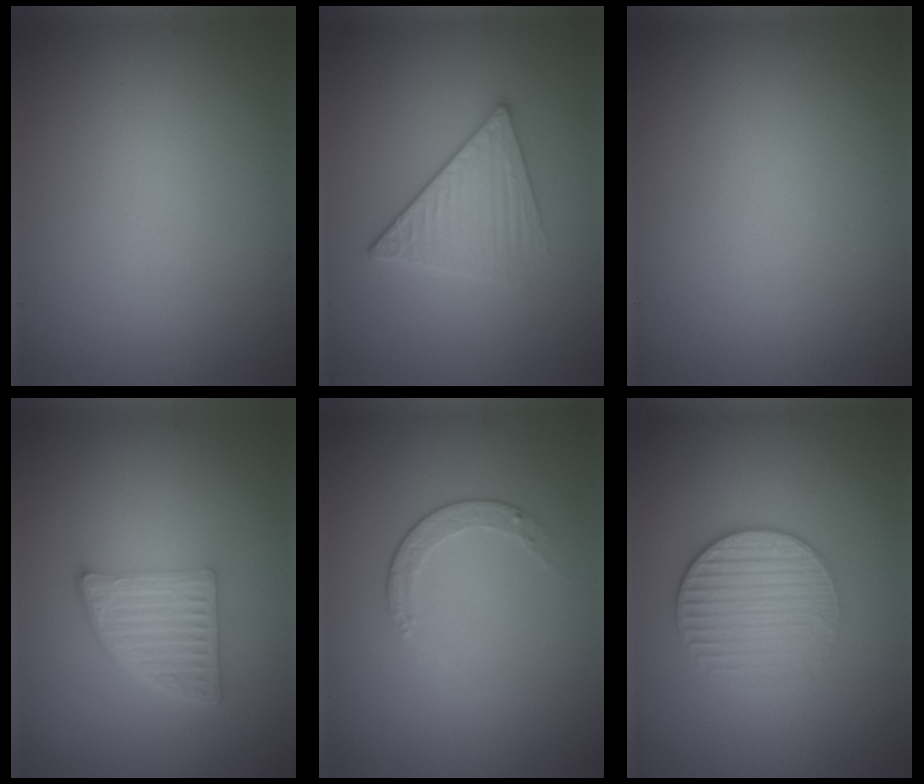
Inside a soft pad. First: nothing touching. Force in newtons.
{"total": 2.7, "press": 2.4, "slide": 1.2}
{"total": 0.0}
{"total": 4.9, "press": 3.3, "slide": 3.6}
{"total": 1.6, "press": 1.2, "slide": 1.1}
{"total": 3.1, "press": 2.7, "slide": 1.4}